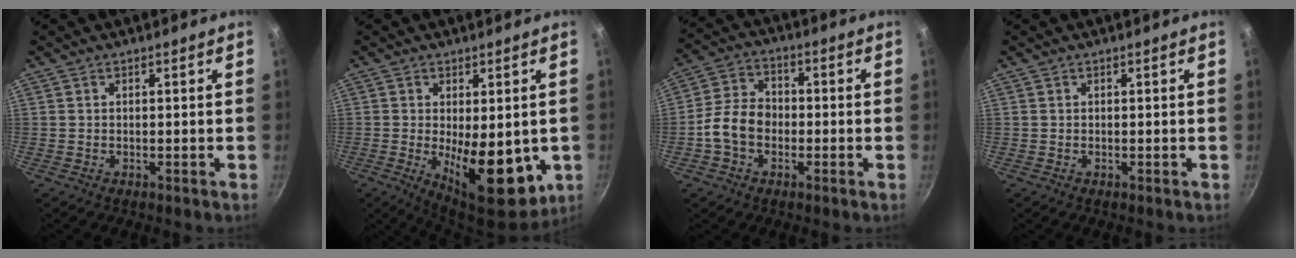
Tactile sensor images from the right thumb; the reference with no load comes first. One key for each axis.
{"total": 15.2, "fx": -2.4, "fy": 6.8, "fz": 13.4, "tx": -0.165, "ty": -0.019, "tz": -0.017}
{"total": 8.6, "fx": -2.1, "fy": 6.5, "fz": 5.2, "tx": -0.075, "ty": 0.028, "tz": -0.050}
{"total": 0.0}